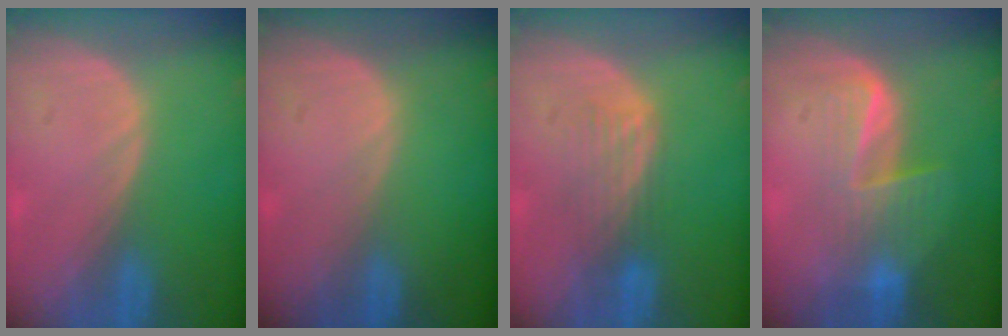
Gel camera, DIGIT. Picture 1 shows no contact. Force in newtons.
{"total": 0.0}
{"total": 4.3, "press": 3.6, "slide": 2.4}
{"total": 6.2, "press": 5.9, "slide": 1.9}